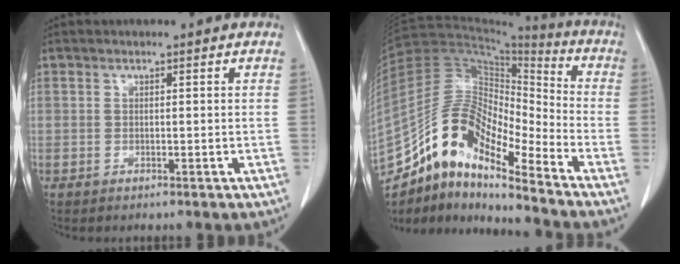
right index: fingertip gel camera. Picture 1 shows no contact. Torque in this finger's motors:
{"motor_torque": [1.00, -1.07, 0.62, 0.19]}